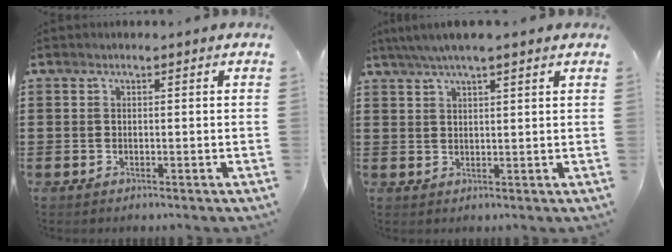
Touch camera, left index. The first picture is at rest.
{"total": 3.9, "force": [3.0, 0.2, 2.5], "torque": [-0.053, -0.001, 0.054]}